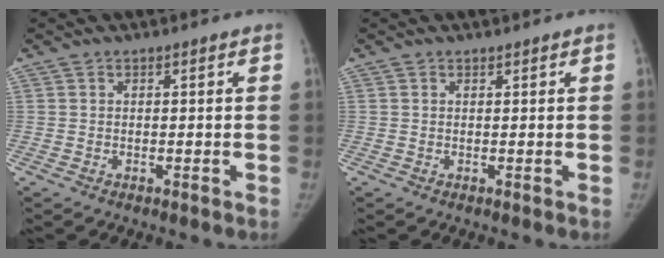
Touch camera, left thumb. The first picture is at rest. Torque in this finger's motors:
{"motor_torque": [-0.17, 0.01, 0.21, -0.17, 0.01]}